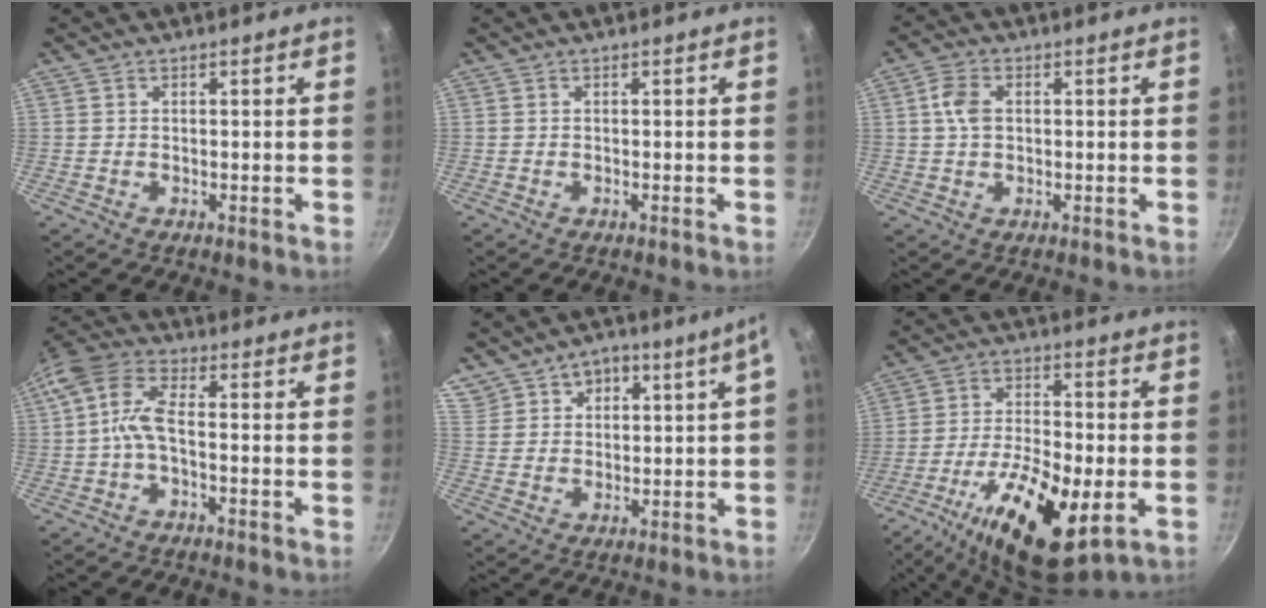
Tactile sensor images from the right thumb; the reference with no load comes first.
{"total": 0.0}
{"total": 4.9, "force": [0.8, 3.2, 3.6], "torque": [-0.066, 0.008, 0.011]}
{"total": 7.8, "force": [-1.0, 3.7, 6.8], "torque": [-0.157, 0.033, -0.035]}
{"total": 10.1, "force": [6.0, 4.8, 6.5], "torque": [-0.092, 0.021, 0.127]}
{"total": 18.1, "force": [-6.3, 6.6, 15.6], "torque": [-0.278, 0.011, -0.108]}